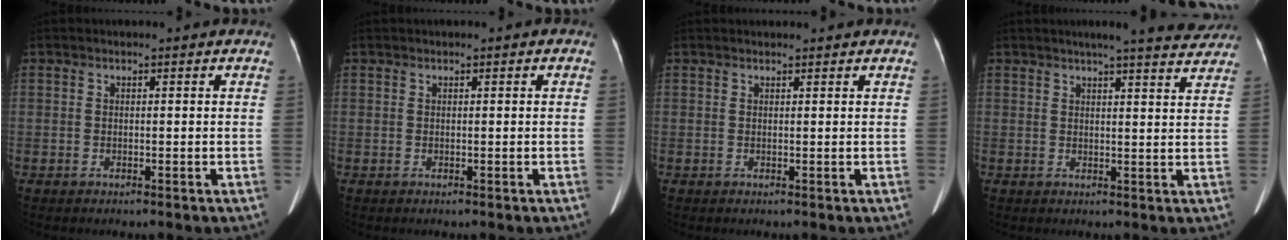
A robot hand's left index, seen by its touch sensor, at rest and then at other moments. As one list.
[{"total": 0.0}, {"total": 1.8, "force": [1.7, 0.2, 0.4], "torque": [-0.010, 0.020, 0.025]}, {"total": 10.2, "force": [9.1, 0.8, 4.6], "torque": [-0.054, -0.001, 0.092]}]